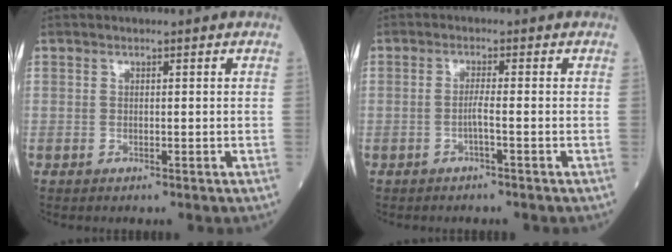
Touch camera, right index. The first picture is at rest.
{"total": 1.9, "force": [-0.8, -0.4, 1.7], "torque": [-0.032, 0.001, -0.019]}